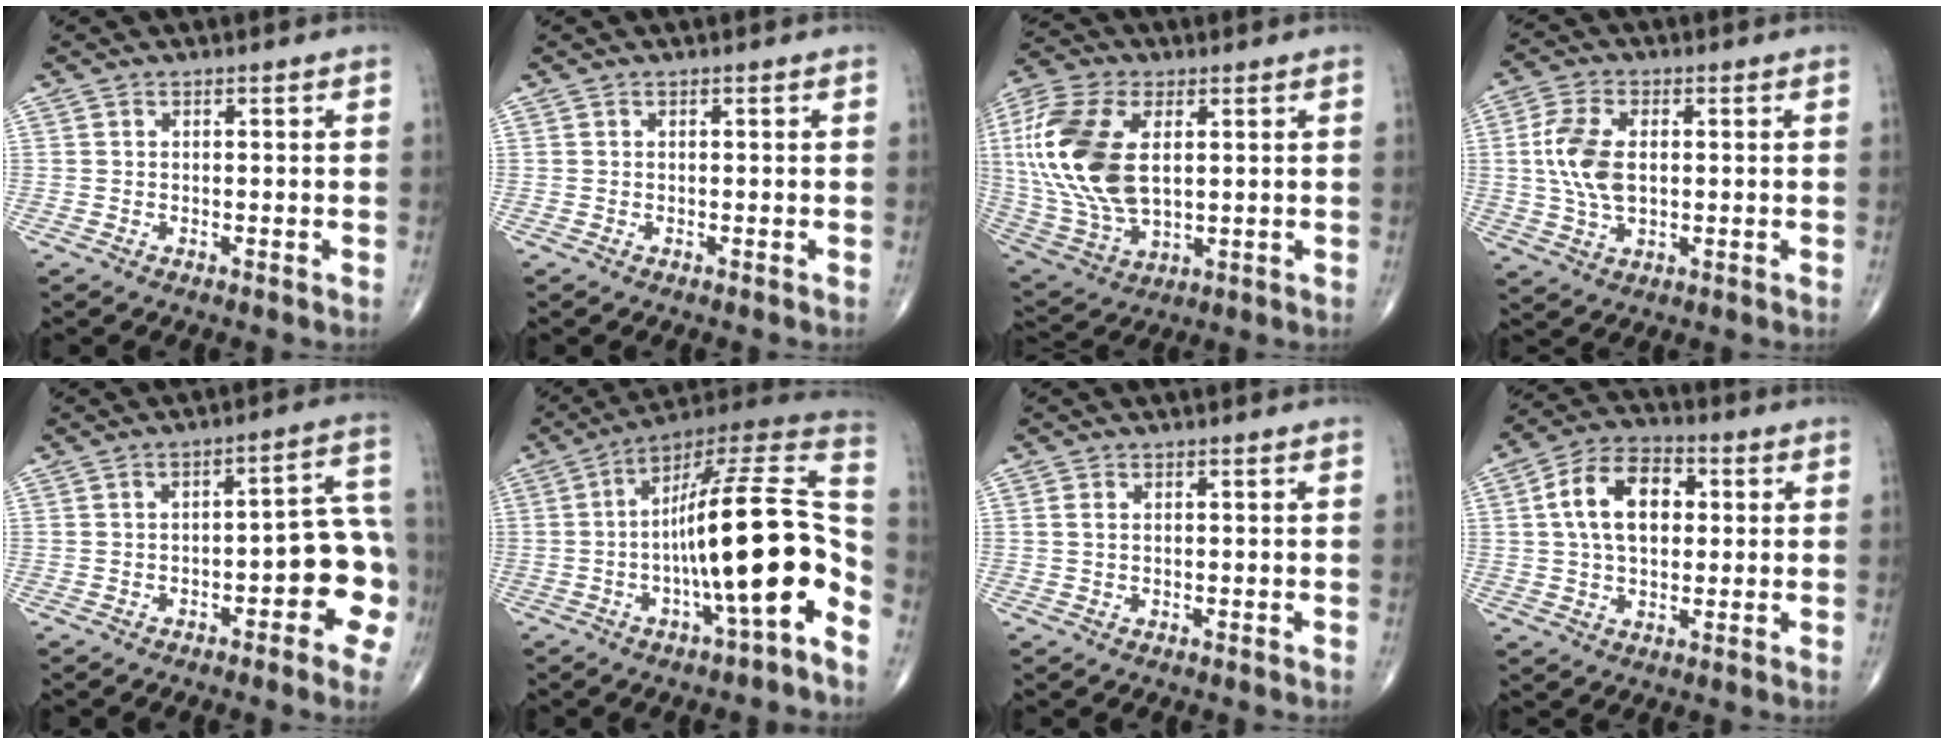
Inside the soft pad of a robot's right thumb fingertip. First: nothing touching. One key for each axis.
{"total": 0.0}
{"total": 20.5, "fx": 3.3, "fy": 11.4, "fz": 16.8, "tx": -0.366, "ty": -0.012, "tz": 0.062}
{"total": 9.5, "fx": 0.8, "fy": 5.4, "fz": 7.8, "tx": -0.165, "ty": 0.002, "tz": 0.018}
{"total": 11.5, "fx": -3.3, "fy": 4.2, "fz": 10.2, "tx": -0.087, "ty": 0.045, "tz": -0.044}
{"total": 20.8, "fx": -5.9, "fy": 4.1, "fz": 19.5, "tx": -0.304, "ty": 0.066, "tz": -0.092}
{"total": 1.1, "fx": 0.2, "fy": 0.6, "fz": 0.8, "tx": -0.019, "ty": 0.004, "tz": 0.006}
{"total": 12.4, "fx": 2.1, "fy": 7.8, "fz": 9.4, "tx": -0.145, "ty": 0.018, "tz": 0.029}